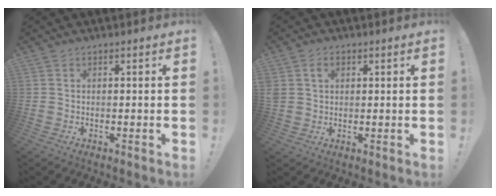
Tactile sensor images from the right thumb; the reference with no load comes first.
{"total": 3.6, "force": [1.3, 2.9, 1.7], "torque": [-0.031, 0.004, 0.024]}